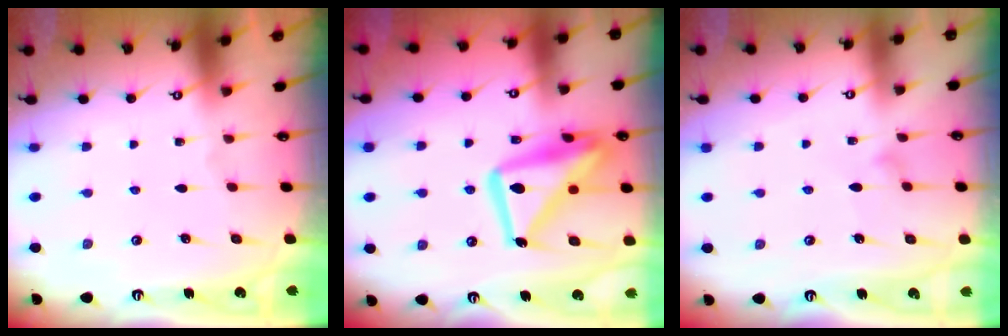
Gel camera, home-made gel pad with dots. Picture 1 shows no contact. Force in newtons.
{"total": 18.3, "press": 18.2, "slide": 1.9}
{"total": 6.4, "press": 6.3, "slide": 0.4}